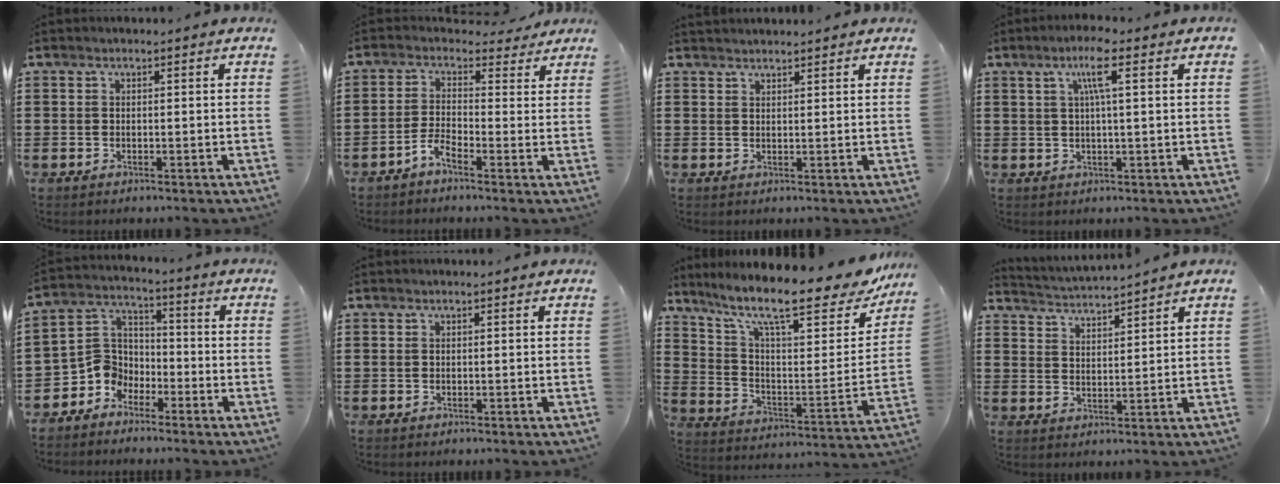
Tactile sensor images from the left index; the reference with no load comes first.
{"total": 2.7, "force": [-1.0, 1.5, 2.0], "torque": [-0.049, 0.002, -0.025]}
{"total": 1.4, "force": [1.4, 0.1, 0.0], "torque": [-0.003, 0.001, 0.028]}
{"total": 4.8, "force": [2.0, 0.0, 4.4], "torque": [-0.088, 0.005, 0.029]}
{"total": 5.8, "force": [-3.9, 4.3, 0.6], "torque": [-0.044, 0.008, -0.085]}
{"total": 0.0}
{"total": 13.8, "force": [10.5, 2.8, 8.6], "torque": [-0.174, -0.069, 0.169]}
{"total": 2.8, "force": [2.7, -0.6, -0.3], "torque": [-0.006, -0.018, 0.045]}